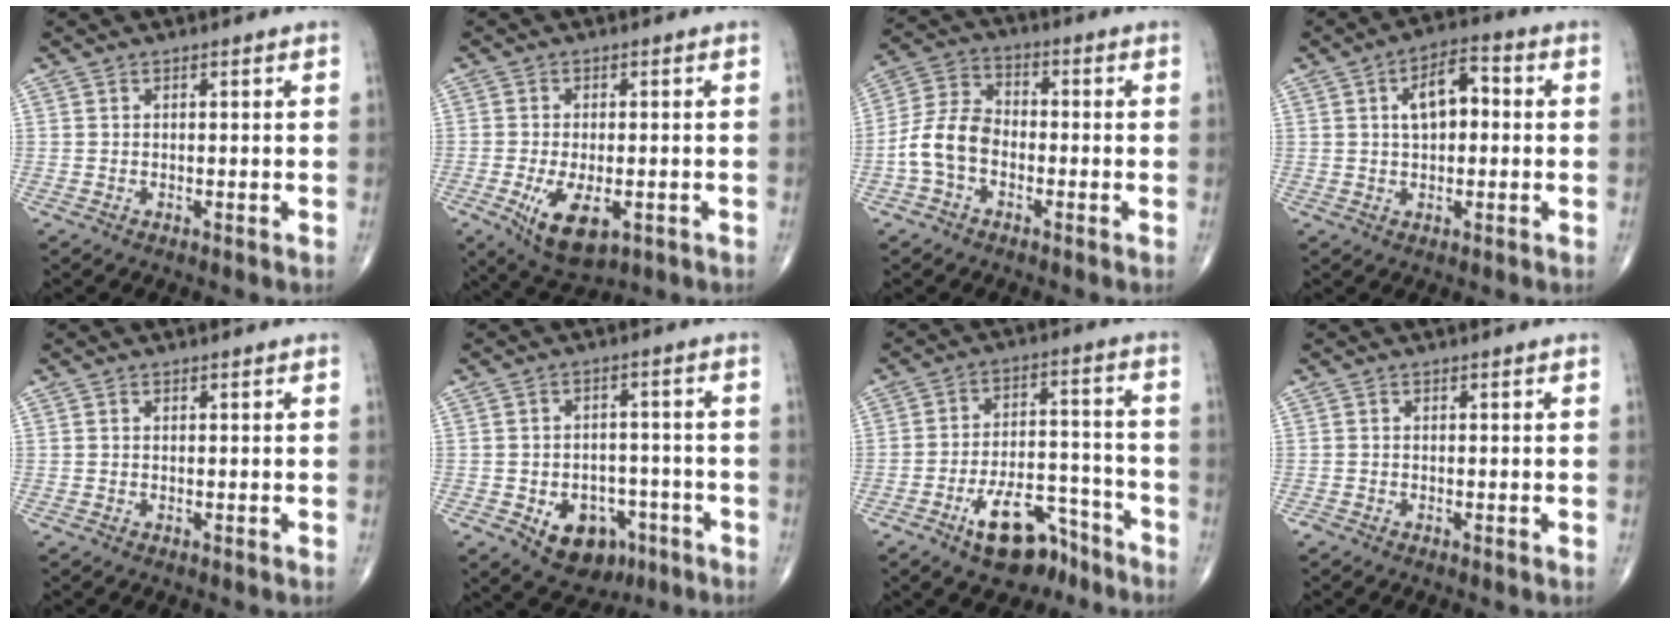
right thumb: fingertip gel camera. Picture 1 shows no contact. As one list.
[{"total": 8.9, "force": [-3.0, 4.3, 7.2], "torque": [-0.127, -0.011, -0.039]}, {"total": 8.9, "force": [-2.7, 6.1, 6.0], "torque": [-0.112, 0.033, -0.063]}, {"total": 7.7, "force": [1.2, 4.1, 6.4], "torque": [-0.090, 0.021, 0.011]}, {"total": 0.0}, {"total": 10.2, "force": [-4.5, 7.4, 5.5], "torque": [-0.047, 0.031, -0.054]}, {"total": 12.1, "force": [-7.8, 6.1, 7.0], "torque": [-0.088, 0.071, -0.124]}, {"total": 0.6, "force": [-0.4, 0.3, 0.3], "torque": [-0.006, -0.003, -0.011]}]